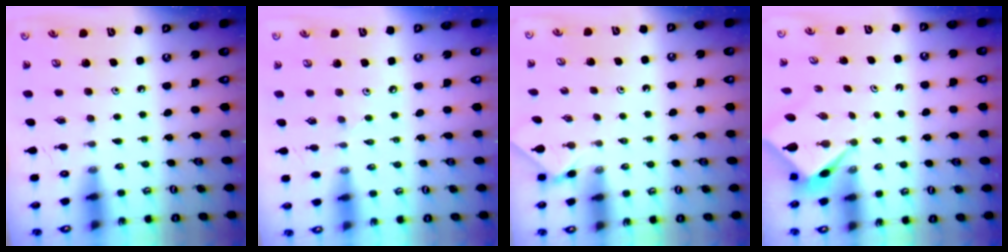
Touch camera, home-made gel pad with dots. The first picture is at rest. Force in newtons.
{"total": 1.9, "press": 1.8, "slide": 0.5}
{"total": 0.0}
{"total": 2.5, "press": 2.5, "slide": 0.1}